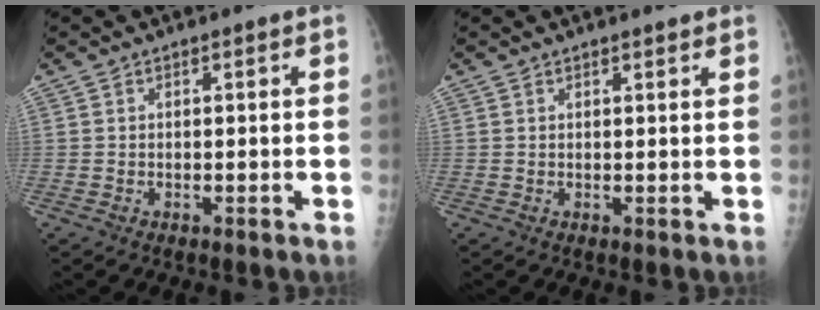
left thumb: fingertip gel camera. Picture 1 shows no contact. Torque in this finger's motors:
{"motor_torque": [0.12, -0.28, -0.14, -0.09, 0.00]}